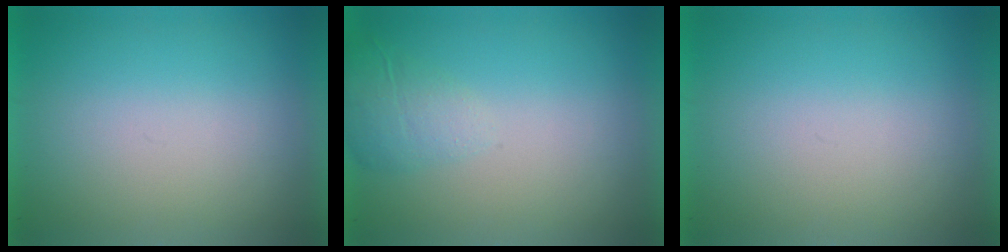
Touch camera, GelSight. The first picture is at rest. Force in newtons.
{"total": 2.1}
{"total": 0.0}